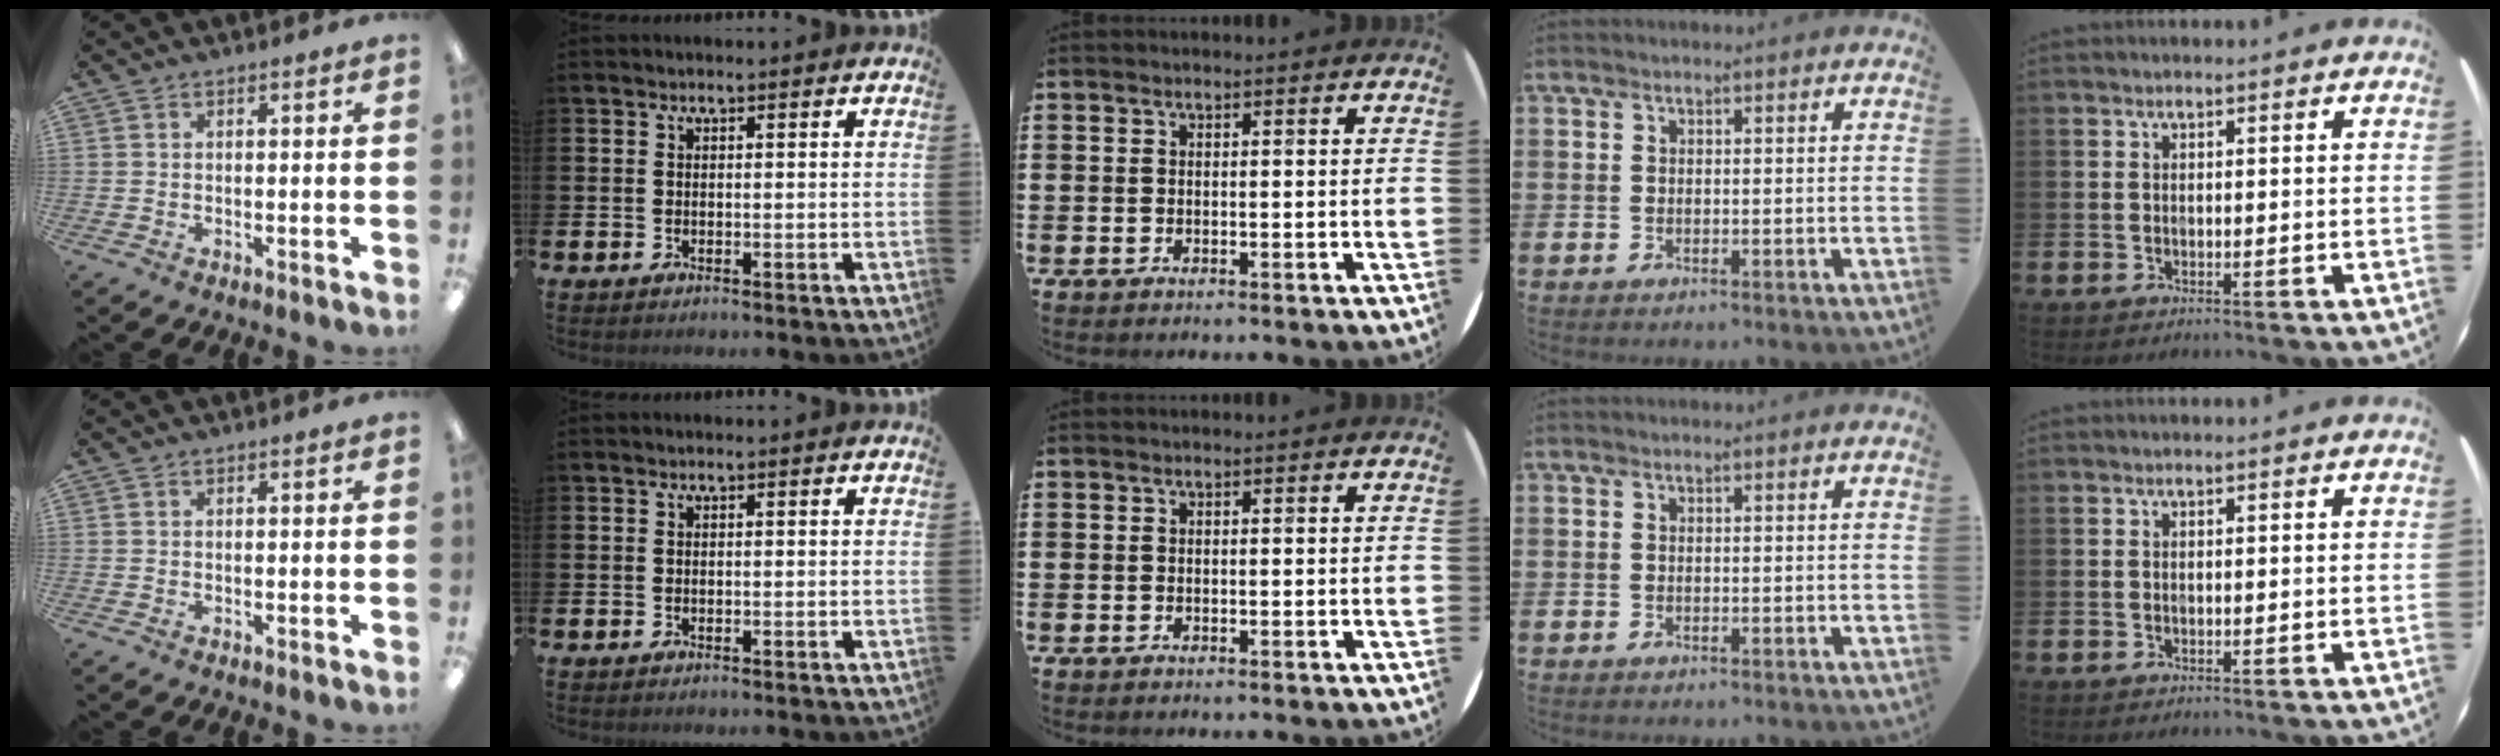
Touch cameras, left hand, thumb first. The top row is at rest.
{}